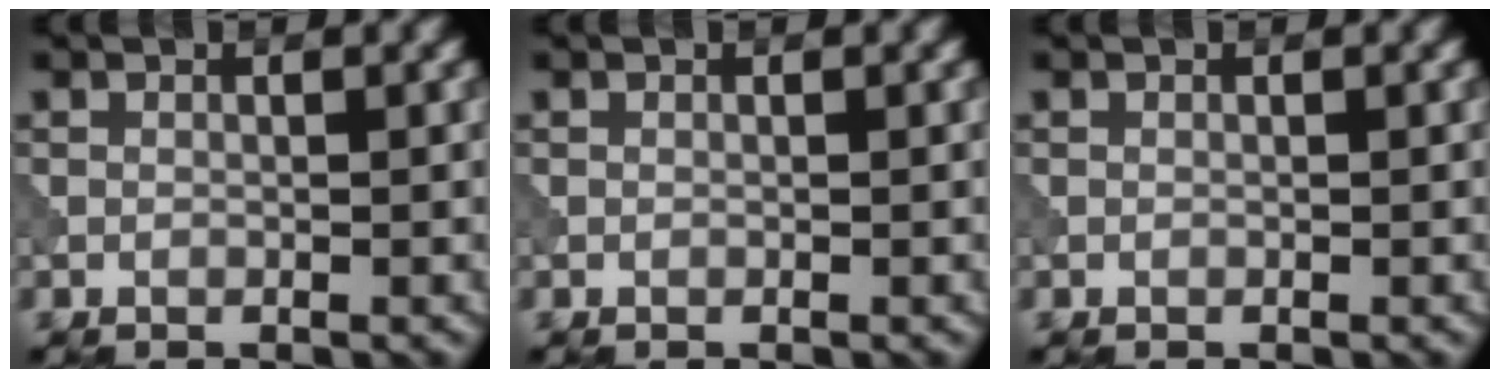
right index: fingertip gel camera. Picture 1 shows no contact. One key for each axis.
{"total": 0.0}
{"total": 0.0}